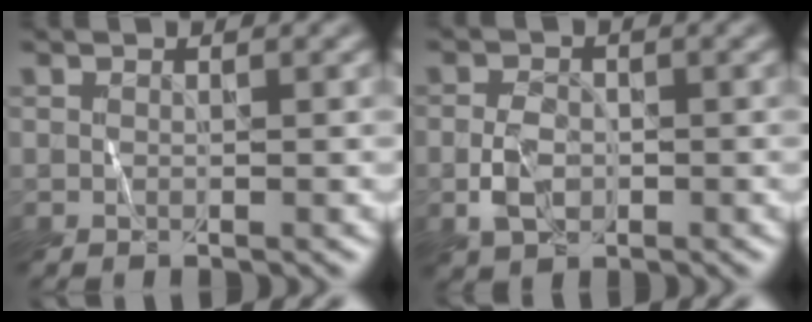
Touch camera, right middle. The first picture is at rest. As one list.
[{"total": 2.7, "force": [-0.7, 2.1, 1.6], "torque": [-0.037, 0.000, -0.015]}]